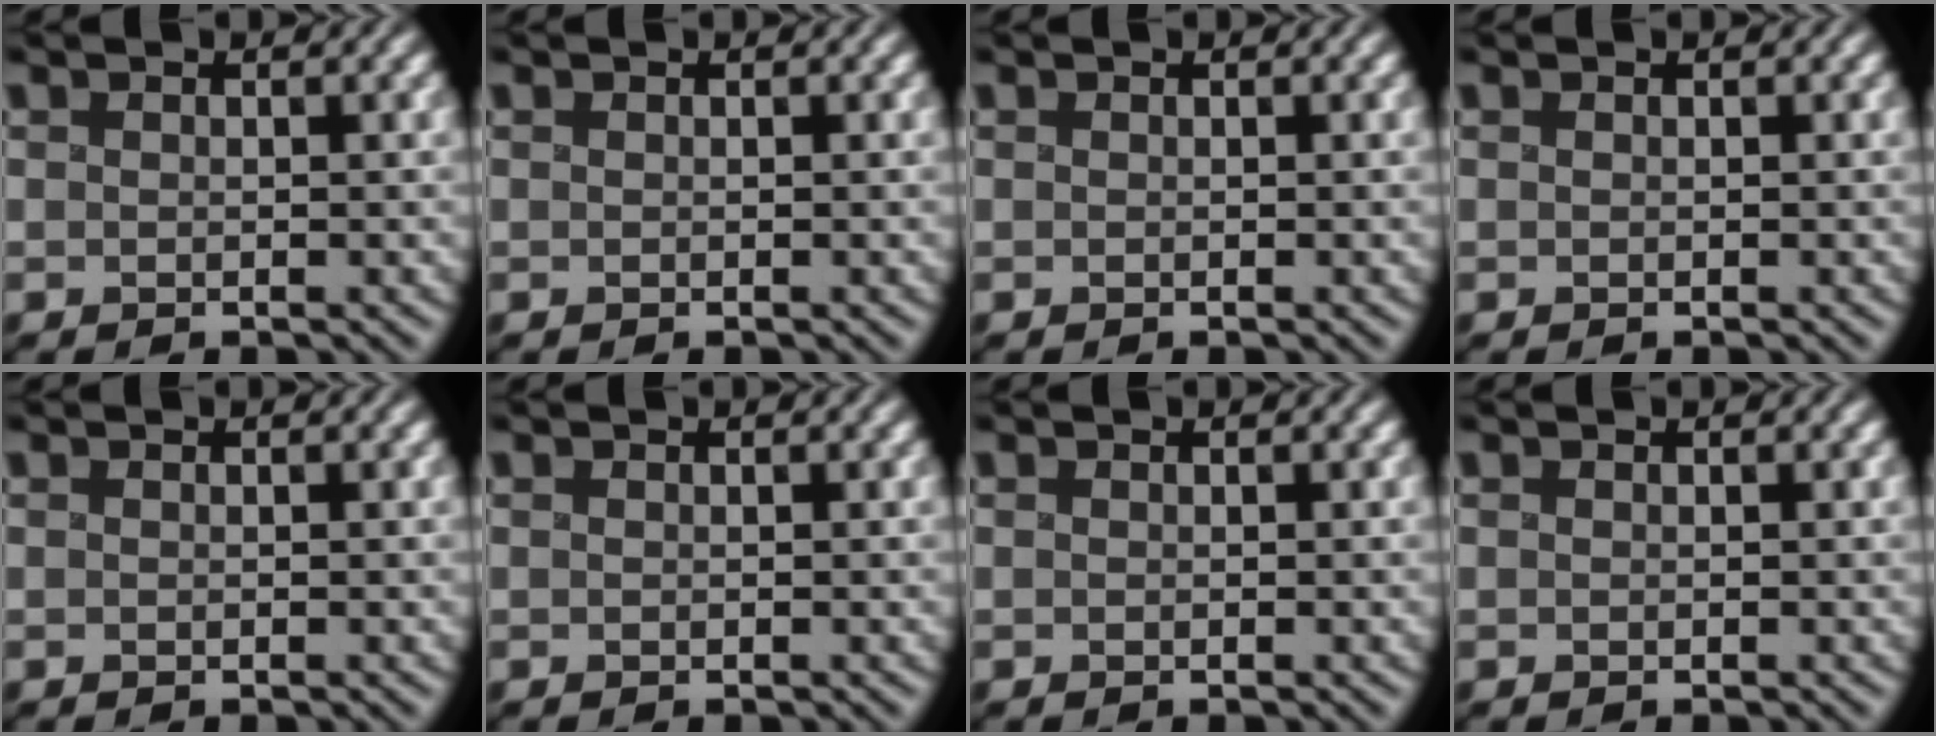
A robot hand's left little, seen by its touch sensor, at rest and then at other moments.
{"total": 0.0}
{"total": 0.0}
{"total": 0.0}
{"total": 0.0}
{"total": 0.0}
{"total": 0.0}
{"total": 0.0}